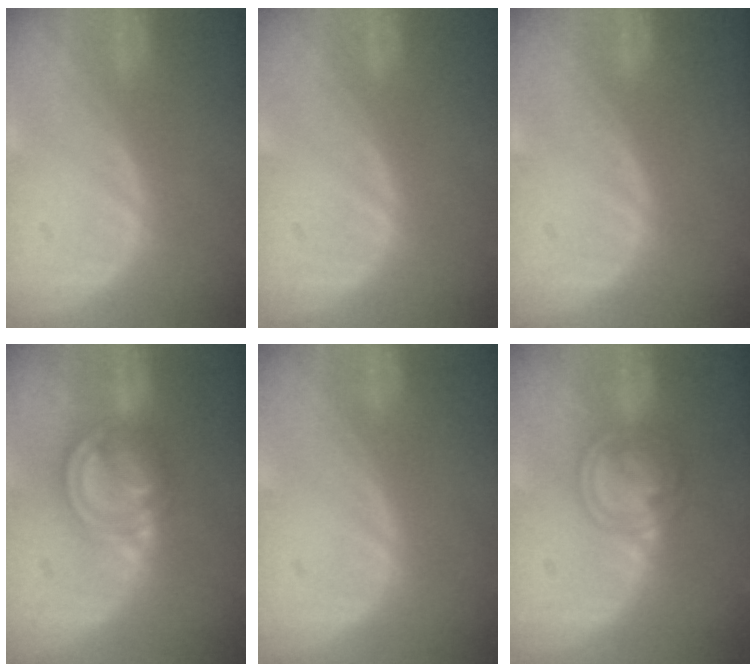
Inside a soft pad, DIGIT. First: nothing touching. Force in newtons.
{"total": 0.0}
{"total": 0.0}
{"total": 7.9, "press": 6.7, "slide": 4.0}
{"total": 0.0}
{"total": 6.3, "press": 5.4, "slide": 3.2}